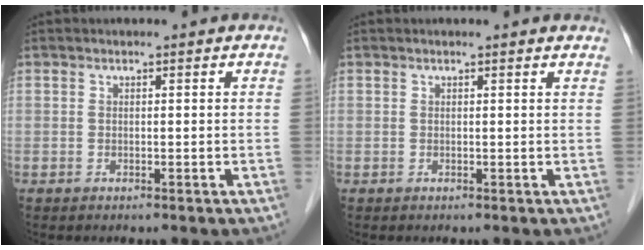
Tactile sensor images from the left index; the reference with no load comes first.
{"total": 4.8, "force": [4.6, 0.3, 1.1], "torque": [-0.009, -0.013, 0.024]}